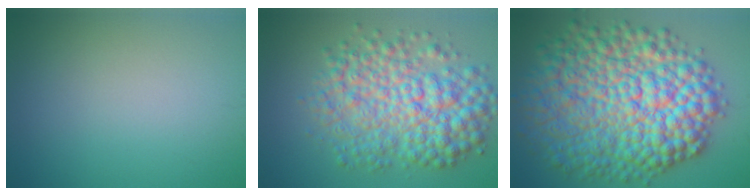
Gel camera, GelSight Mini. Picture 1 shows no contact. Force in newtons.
{"total": 8.4, "press": 8.4, "slide": 0.1}
{"total": 14.6, "press": 14.6, "slide": 0.1}